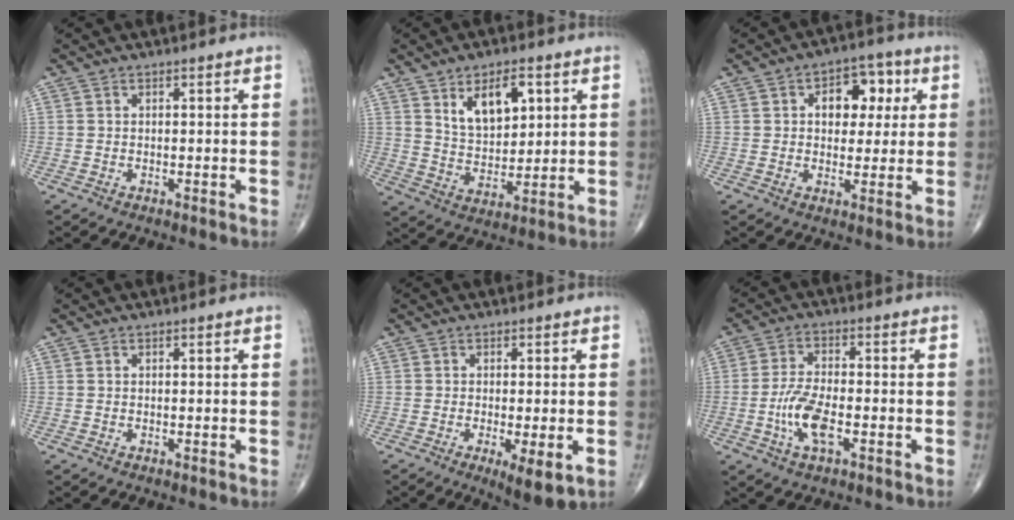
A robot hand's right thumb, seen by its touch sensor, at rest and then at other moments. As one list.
[{"total": 10.5, "force": [4.5, 5.7, 7.6], "torque": [-0.102, -0.025, 0.084]}, {"total": 9.4, "force": [2.4, 6.2, 6.6], "torque": [-0.045, 0.007, 0.031]}, {"total": 0.0}, {"total": 5.7, "force": [-1.7, 1.4, 5.3], "torque": [-0.088, -0.019, -0.027]}, {"total": 8.2, "force": [-2.6, 3.3, 7.0], "torque": [-0.145, 0.011, -0.050]}]